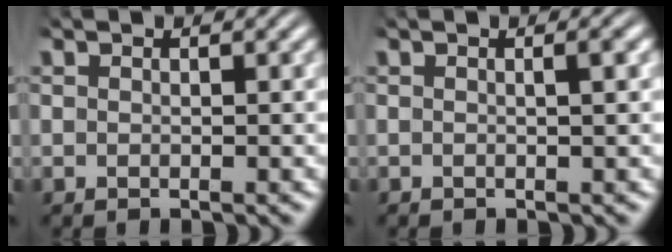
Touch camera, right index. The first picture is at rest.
{"total": 0.7, "force": [0.0, -0.3, 0.6], "torque": [-0.008, 0.001, 0.000]}